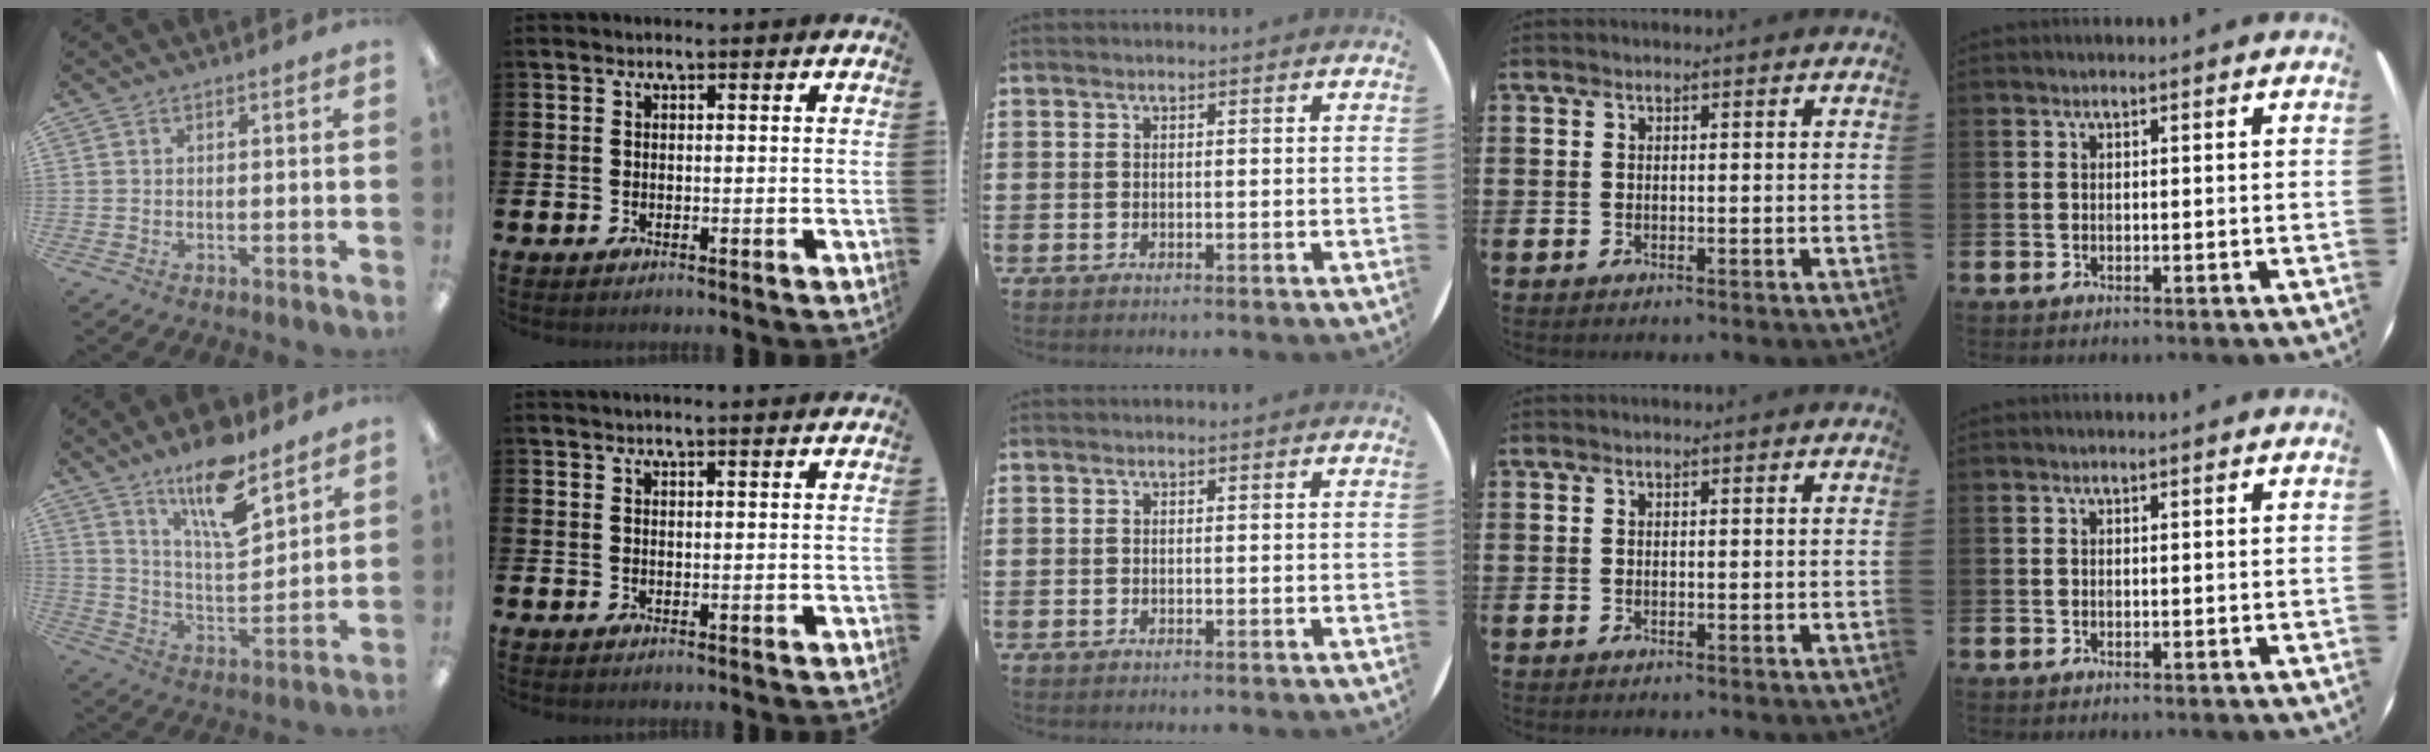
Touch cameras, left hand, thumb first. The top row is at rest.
{"thumb": {"total": 15.8, "force": [11.3, 4.8, 9.9], "torque": [-0.161, -0.065, 0.187]}, "index": {"total": 1.3, "force": [1.3, -0.2, 0.2], "torque": [-0.003, -0.003, 0.024]}}